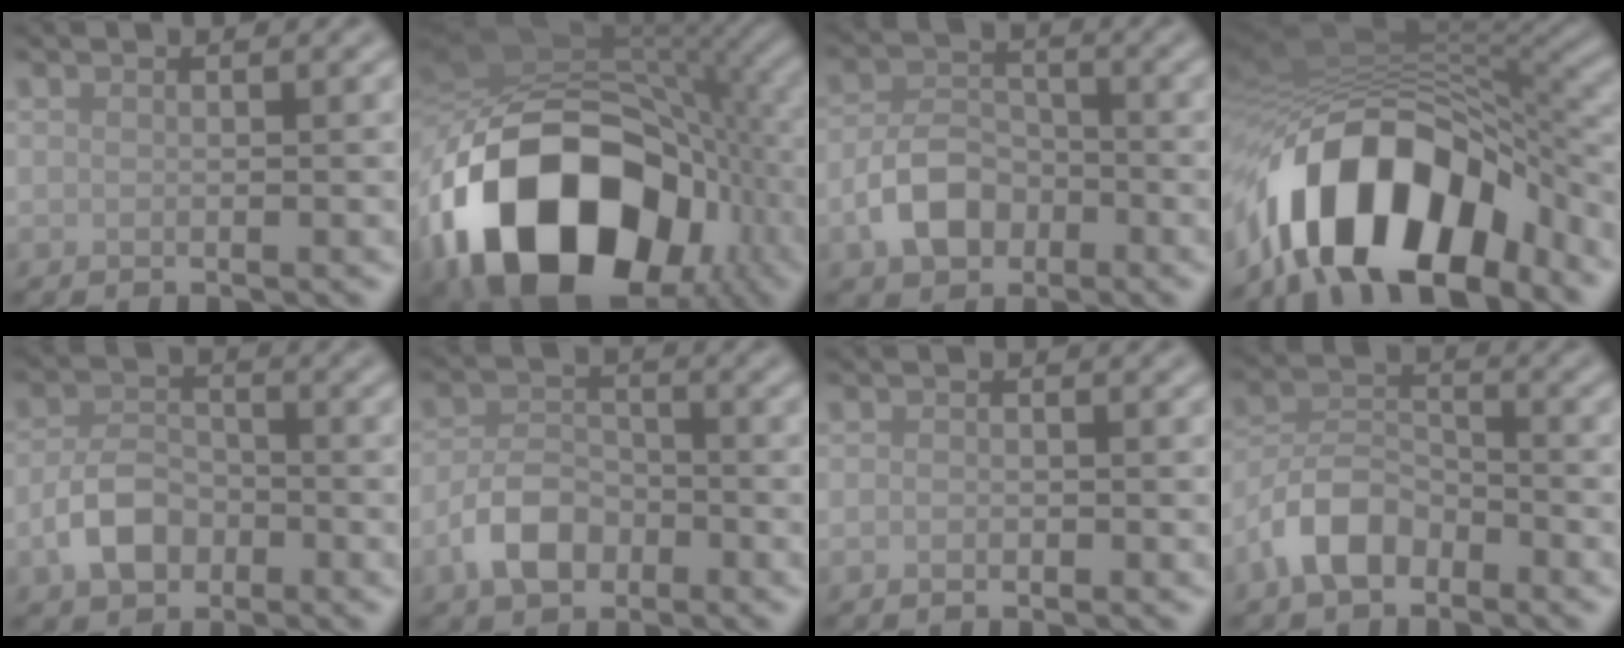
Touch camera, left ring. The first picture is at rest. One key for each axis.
{"total": 19.0, "fx": -7.5, "fy": 12.8, "fz": 11.9, "tx": -0.226, "ty": -0.026, "tz": -0.124}
{"total": 4.7, "fx": -2.2, "fy": 3.2, "fz": 2.6, "tx": -0.049, "ty": 0.004, "tz": -0.046}
{"total": 13.8, "fx": -7.2, "fy": 7.0, "fz": 9.4, "tx": -0.152, "ty": 0.003, "tz": -0.119}
{"total": 4.0, "fx": -1.9, "fy": 2.7, "fz": 2.3, "tx": -0.041, "ty": 0.006, "tz": -0.041}
{"total": 4.3, "fx": -2.2, "fy": 2.7, "fz": 2.5, "tx": -0.043, "ty": 0.004, "tz": -0.049}
{"total": 0.6, "fx": -0.3, "fy": 0.4, "fz": 0.4, "tx": -0.006, "ty": -0.002, "tz": -0.006}
{"total": 4.9, "fx": -3.0, "fy": 2.8, "fz": 2.7, "tx": -0.049, "ty": 0.007, "tz": -0.068}